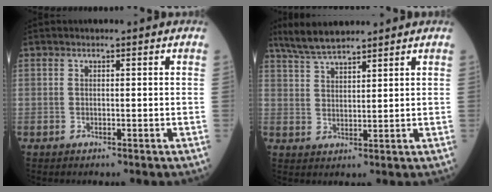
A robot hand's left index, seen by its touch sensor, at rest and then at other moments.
{"total": 6.5, "force": [5.8, 0.8, 2.9], "torque": [-0.068, 0.016, 0.113]}